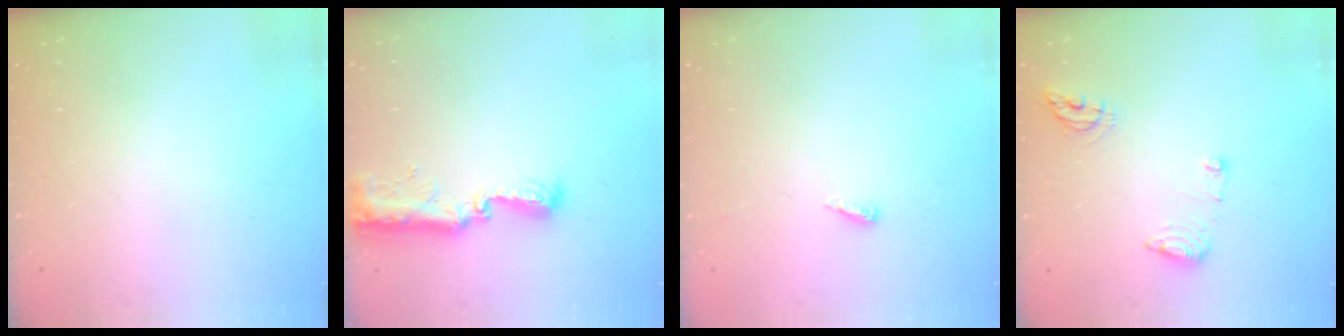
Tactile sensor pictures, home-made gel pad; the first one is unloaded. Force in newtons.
{"total": 9.4, "press": 9.4, "slide": 0.8}
{"total": 2.8, "press": 2.8, "slide": 0.2}
{"total": 8.1, "press": 8.1, "slide": 0.9}